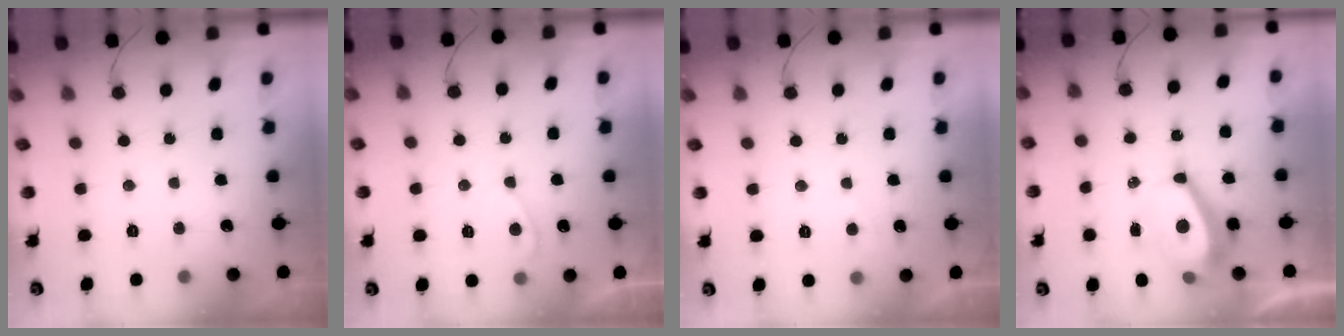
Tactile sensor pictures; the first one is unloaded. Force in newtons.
{"total": 4.7, "press": 4.6, "slide": 0.8}
{"total": 2.0, "press": 1.9, "slide": 0.7}
{"total": 7.9, "press": 7.9, "slide": 0.3}